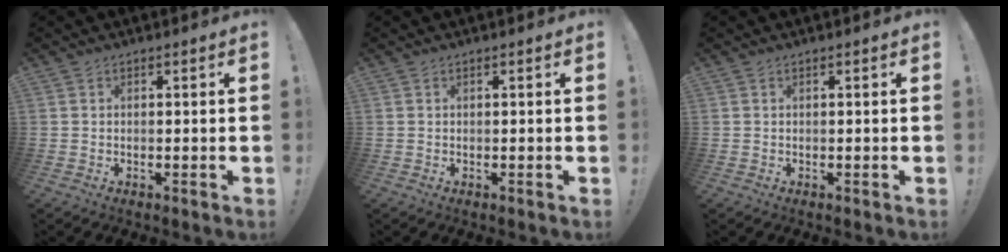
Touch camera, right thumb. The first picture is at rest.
{"total": 0.0}
{"total": 0.0}